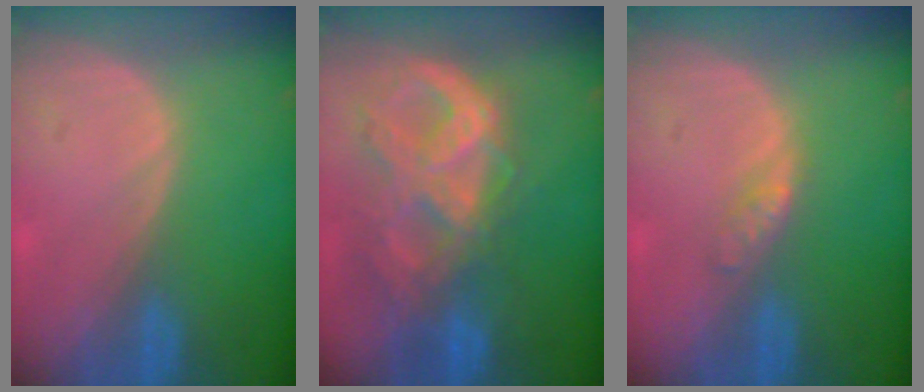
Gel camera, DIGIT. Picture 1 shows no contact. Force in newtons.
{"total": 10.6, "press": 8.9, "slide": 5.7}
{"total": 2.0, "press": 2.0, "slide": 0.1}